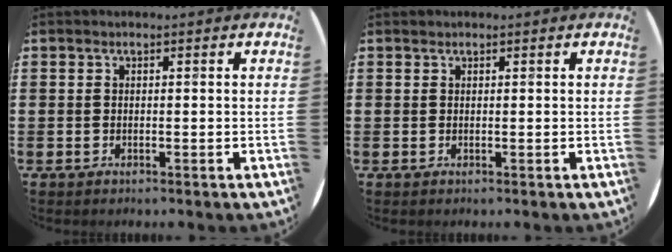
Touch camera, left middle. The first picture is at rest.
{"total": 0.0}